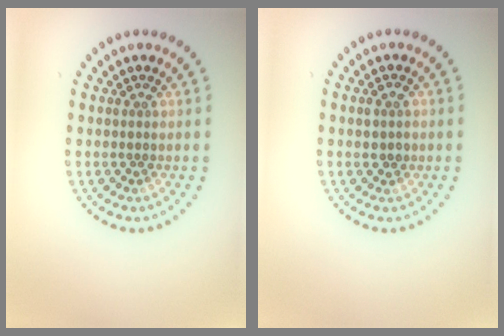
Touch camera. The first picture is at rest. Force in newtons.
{"total": 1.5, "press": 1.5, "slide": 0.1}